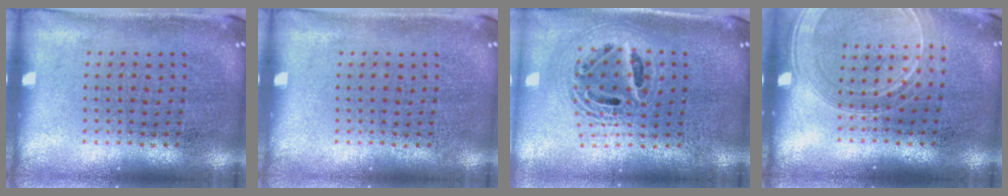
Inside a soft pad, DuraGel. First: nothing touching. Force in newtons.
{"total": 0.0}
{"total": 2.0, "press": 1.6, "slide": 1.2}
{"total": 1.4, "press": 1.4, "slide": 0.3}